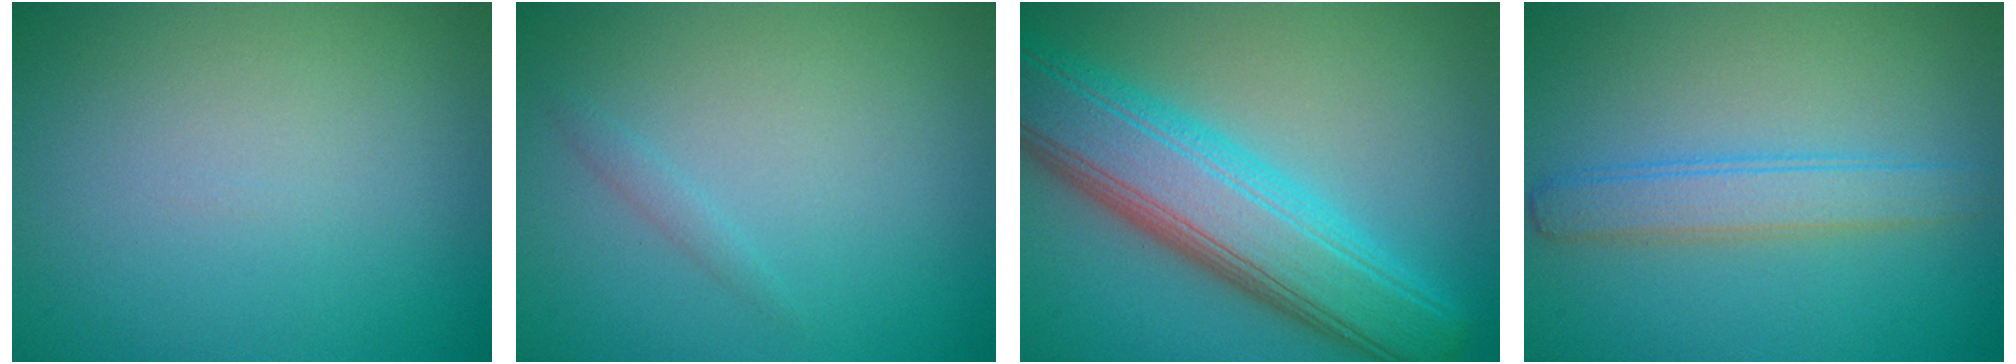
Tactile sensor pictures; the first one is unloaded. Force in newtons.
{"total": 0.7, "press": 0.7, "slide": 0.0}
{"total": 9.6, "press": 9.6, "slide": 0.4}
{"total": 2.9, "press": 2.9, "slide": 0.1}